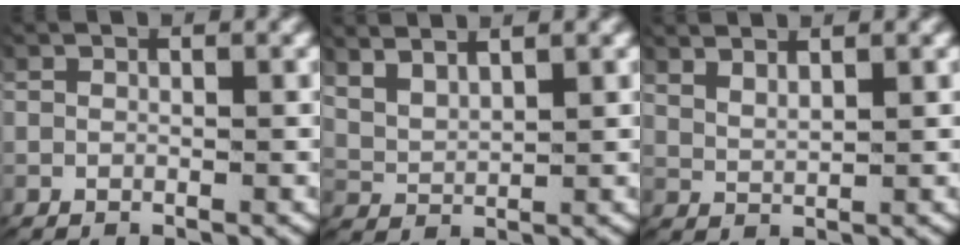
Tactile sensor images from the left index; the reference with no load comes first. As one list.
[{"total": 3.7, "force": [2.2, 2.5, 1.7], "torque": [-0.058, -0.007, 0.042]}, {"total": 2.4, "force": [2.0, 0.7, 1.0], "torque": [-0.031, -0.005, 0.042]}]